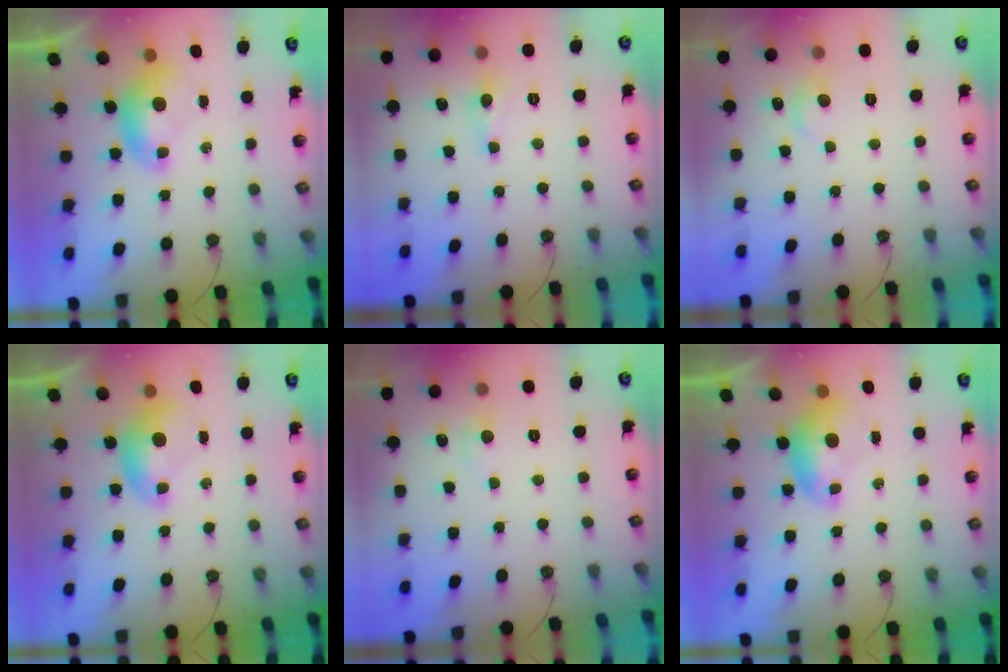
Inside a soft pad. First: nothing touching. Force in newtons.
{"total": 1.0, "press": 0.9, "slide": 0.6}
{"total": 1.2, "press": 0.5, "slide": 1.1}
{"total": 0.0}
{"total": 0.7, "press": 0.6, "slide": 0.4}
{"total": 0.0}